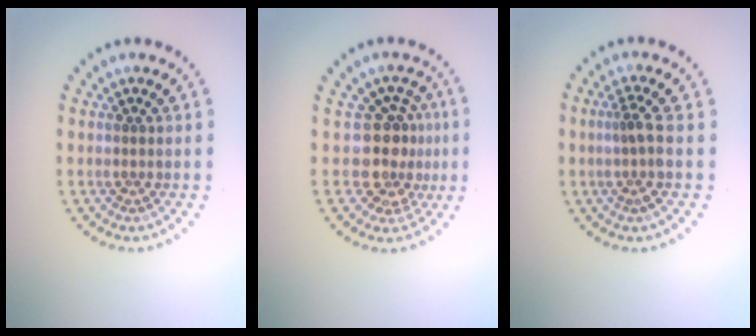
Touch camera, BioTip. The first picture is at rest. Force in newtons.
{"total": 3.8, "press": 2.9, "slide": 2.5}
{"total": 2.0, "press": 1.4, "slide": 1.4}